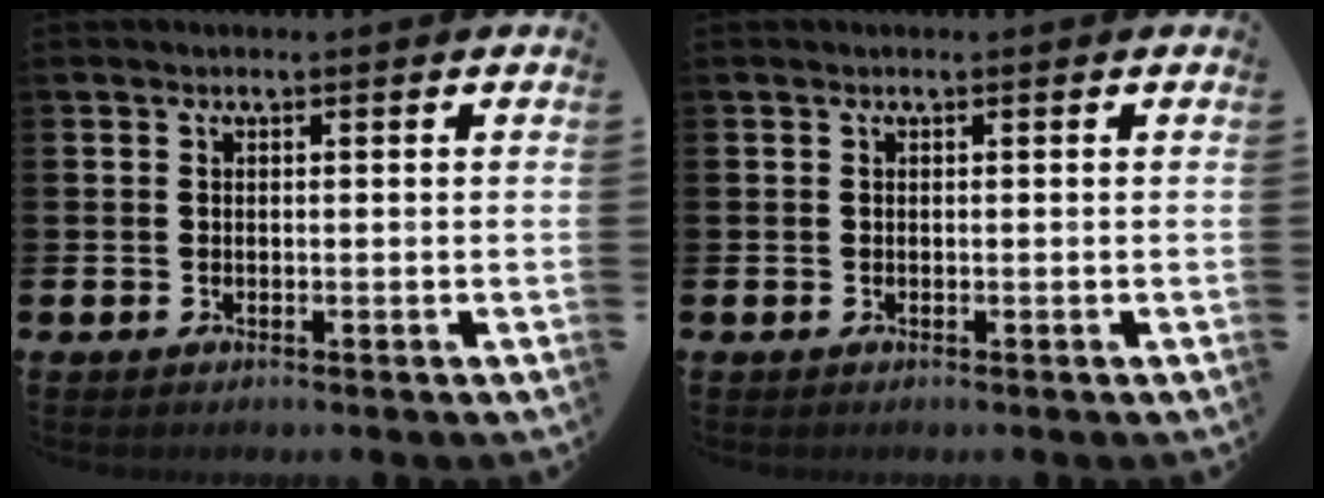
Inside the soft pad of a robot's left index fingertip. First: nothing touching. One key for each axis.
{"total": 0.0}